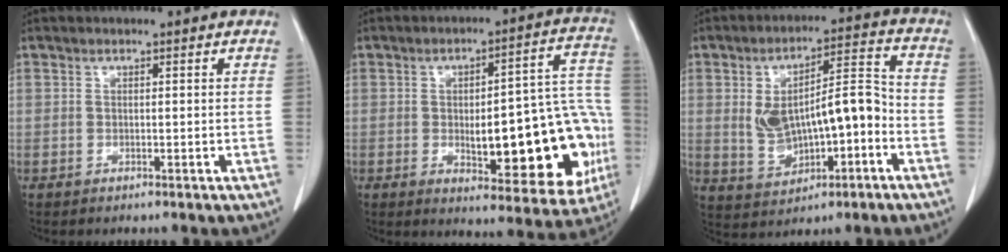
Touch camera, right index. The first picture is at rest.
{"total": 21.6, "force": [-3.9, 6.6, 20.2], "torque": [-0.183, 0.038, -0.026]}
{"total": 12.3, "force": [-1.8, 4.9, 11.2], "torque": [-0.199, 0.032, -0.013]}